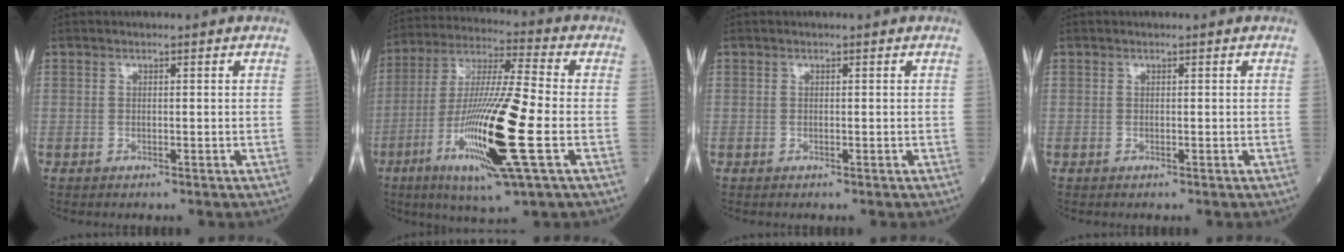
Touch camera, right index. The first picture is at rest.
{"total": 19.1, "force": [-5.5, 0.7, 18.2], "torque": [-0.371, -0.026, -0.104]}
{"total": 0.0}
{"total": 0.0}